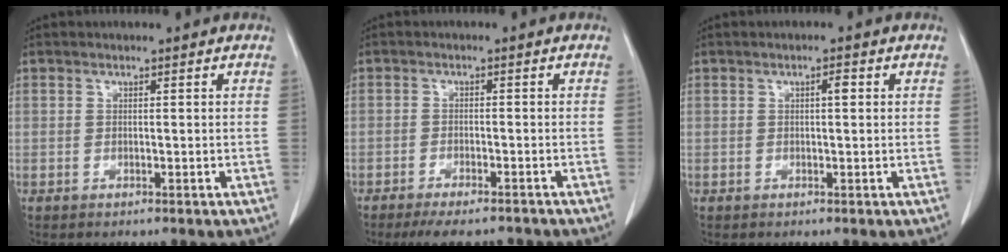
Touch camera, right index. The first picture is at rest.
{"total": 7.1, "force": [-6.3, 1.7, 2.8], "torque": [-0.034, -0.009, -0.094]}
{"total": 1.3, "force": [0.3, 0.3, 1.2], "torque": [-0.019, 0.004, 0.003]}